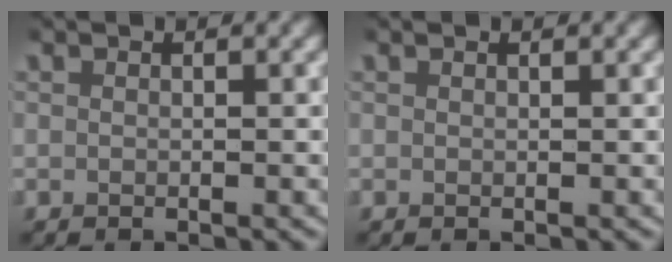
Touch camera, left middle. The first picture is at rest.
{"total": 0.0}